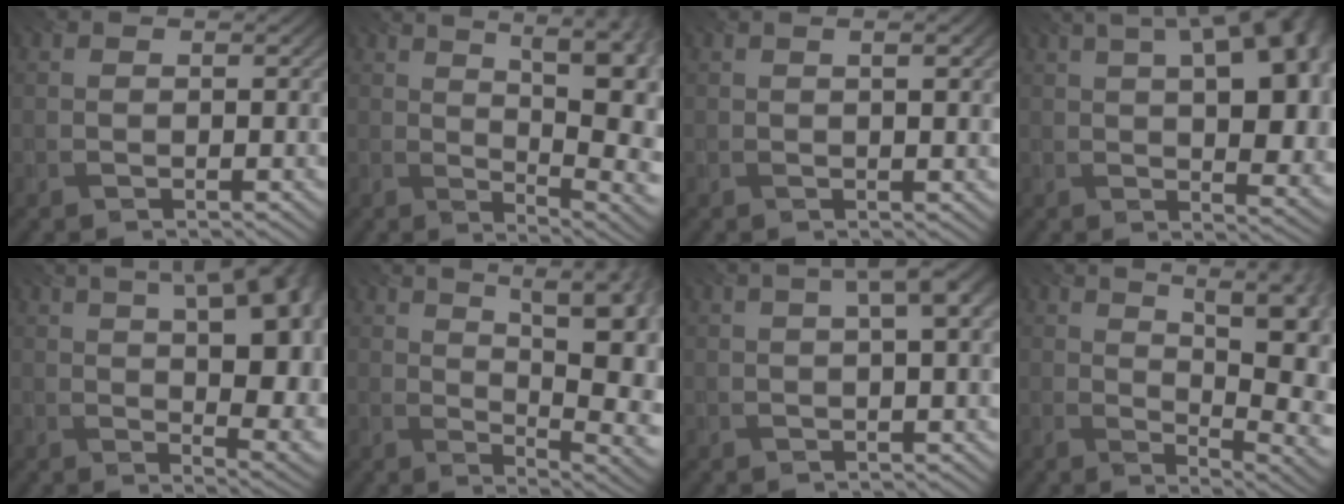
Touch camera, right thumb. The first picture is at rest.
{"total": 13.3, "force": [2.8, 5.3, 11.9], "torque": [-0.147, 0.044, 0.045]}
{"total": 2.2, "force": [0.7, 0.1, 2.1], "torque": [-0.030, -0.002, 0.014]}
{"total": 16.8, "force": [4.9, 7.0, 14.5], "torque": [-0.186, 0.042, 0.073]}
{"total": 18.4, "force": [5.6, 7.8, 15.7], "torque": [-0.196, 0.041, 0.093]}
{"total": 15.1, "force": [3.9, 6.2, 13.2], "torque": [-0.165, 0.047, 0.059]}
{"total": 4.5, "force": [1.3, 0.7, 4.3], "torque": [-0.060, 0.014, 0.021]}
{"total": 12.1, "force": [2.6, 4.7, 10.8], "torque": [-0.140, 0.040, 0.046]}